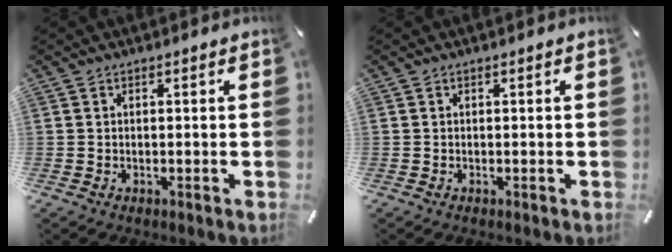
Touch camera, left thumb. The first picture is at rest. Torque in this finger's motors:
{"motor_torque": [-0.01, 0.01, -0.03, 0.01, 0.00]}